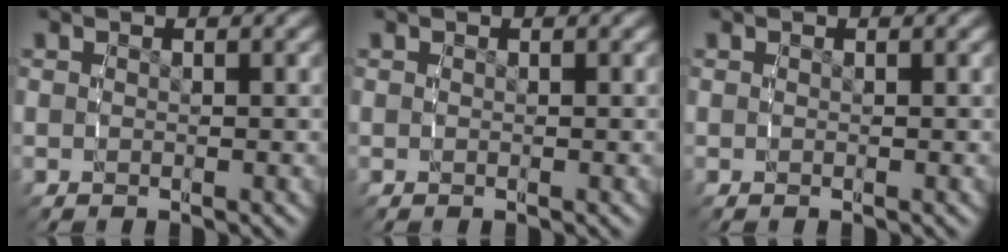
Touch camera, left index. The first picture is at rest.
{"total": 0.0}
{"total": 0.0}